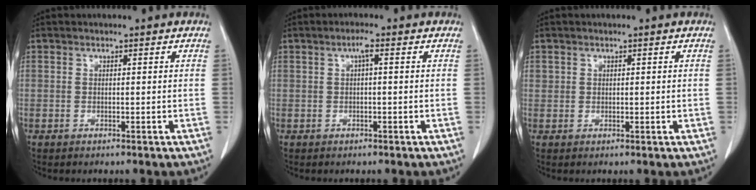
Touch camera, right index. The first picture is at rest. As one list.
[{"total": 1.6, "force": [0.4, 0.2, 1.5], "torque": [-0.028, 0.005, 0.006]}, {"total": 1.3, "force": [0.5, 1.1, 0.5], "torque": [-0.003, 0.006, 0.011]}]